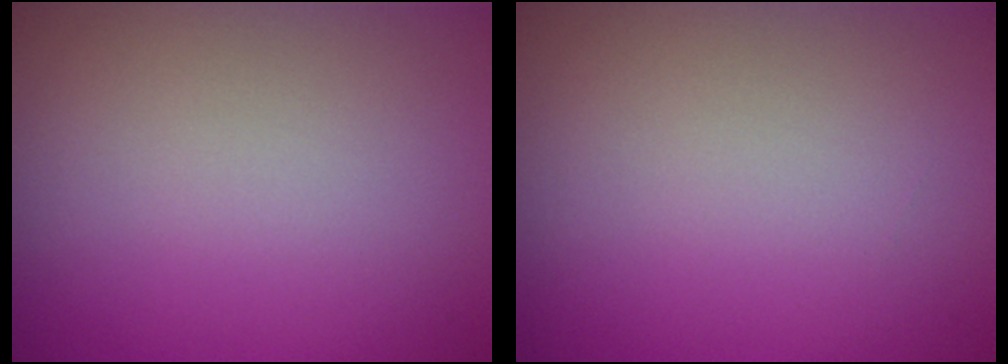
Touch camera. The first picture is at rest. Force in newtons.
{"total": 0.0}